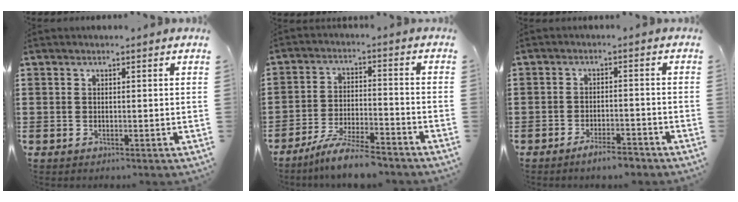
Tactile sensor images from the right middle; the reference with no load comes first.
{"total": 7.4, "force": [-6.6, 0.4, 3.3], "torque": [-0.066, -0.002, -0.126]}
{"total": 3.8, "force": [-3.3, 0.4, 1.8], "torque": [-0.028, 0.005, -0.062]}